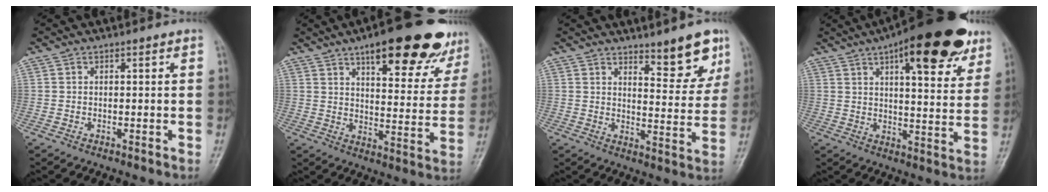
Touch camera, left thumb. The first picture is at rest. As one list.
[{"total": 21.6, "force": [14.0, 7.2, 14.8], "torque": [-0.156, -0.044, 0.190]}, {"total": 9.1, "force": [6.6, 2.7, 5.6], "torque": [-0.045, -0.050, 0.096]}, {"total": 21.4, "force": [12.2, 7.4, 16.0], "torque": [-0.196, -0.028, 0.171]}]